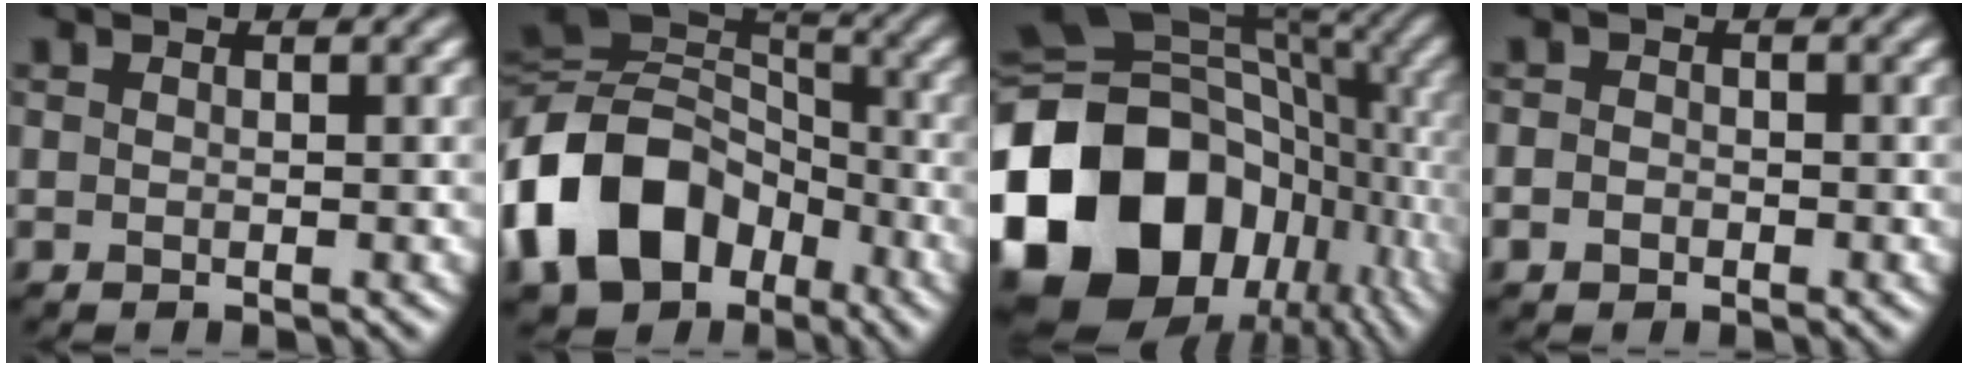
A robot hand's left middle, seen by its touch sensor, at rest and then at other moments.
{"total": 14.3, "force": [-6.0, 10.2, 8.0], "torque": [-0.174, -0.005, -0.119]}
{"total": 19.2, "force": [-5.4, 14.3, 11.6], "torque": [-0.274, -0.002, -0.099]}
{"total": 1.4, "force": [-1.0, 0.9, 0.2], "torque": [0.012, 0.001, -0.023]}